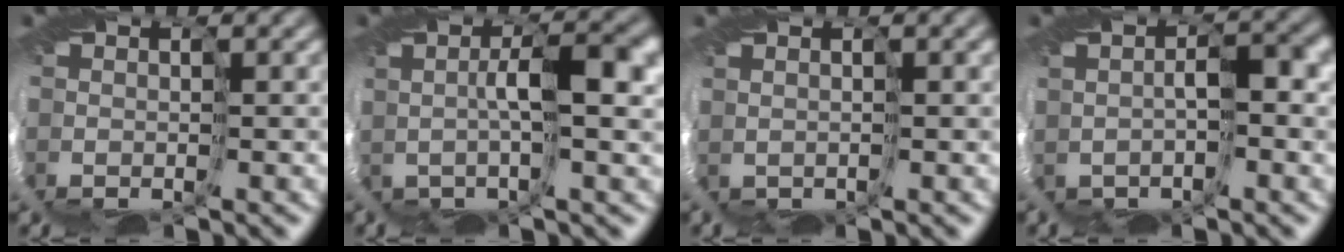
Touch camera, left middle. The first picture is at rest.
{"total": 3.8, "force": [0.4, 0.1, 3.8], "torque": [-0.076, 0.010, 0.004]}
{"total": 0.6, "force": [0.1, -0.5, -0.3], "torque": [0.010, 0.006, 0.007]}
{"total": 1.8, "force": [-0.7, 0.6, 1.5], "torque": [-0.032, 0.002, -0.009]}